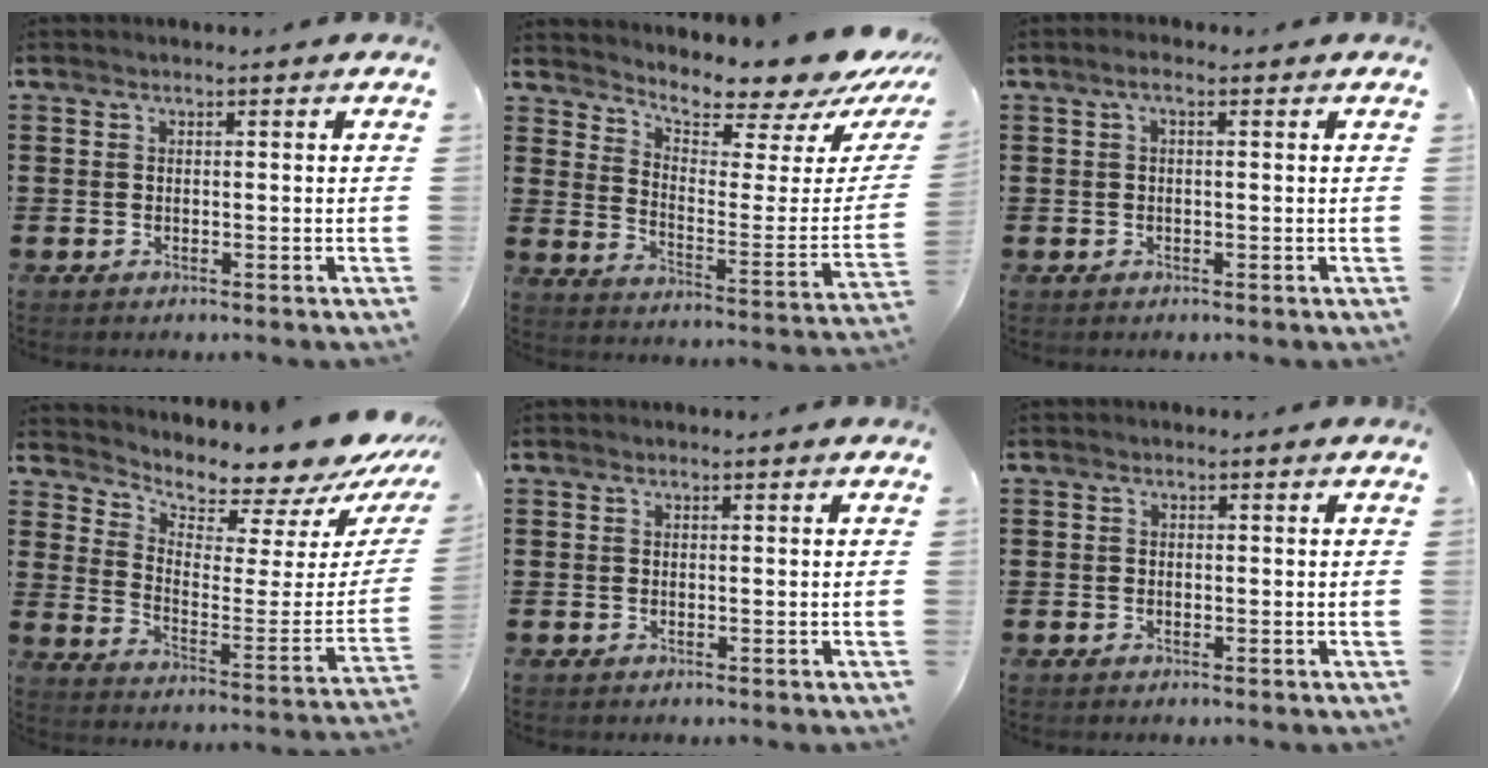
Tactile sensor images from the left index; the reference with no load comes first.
{"total": 7.5, "force": [6.7, 1.7, 2.8], "torque": [-0.065, -0.062, 0.111]}
{"total": 1.3, "force": [-0.2, 0.4, 1.3], "torque": [-0.025, 0.001, -0.005]}
{"total": 6.3, "force": [5.9, 1.6, 1.5], "torque": [-0.049, -0.066, 0.098]}
{"total": 0.0}
{"total": 0.6, "force": [-0.4, 0.4, 0.2], "torque": [-0.005, -0.001, -0.008]}